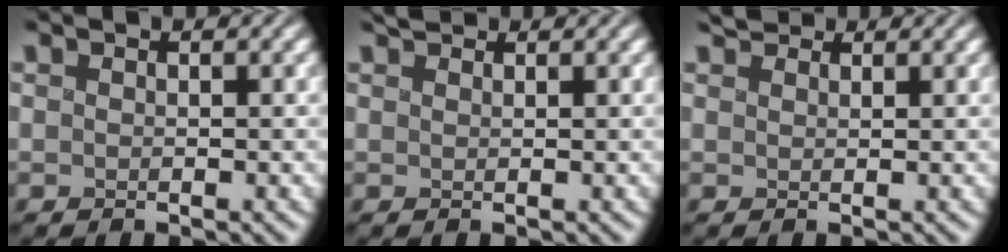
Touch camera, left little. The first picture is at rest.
{"total": 1.5, "force": [1.3, 0.4, 0.4], "torque": [-0.006, 0.009, 0.026]}
{"total": 2.2, "force": [1.9, 0.9, 0.7], "torque": [-0.014, 0.009, 0.034]}